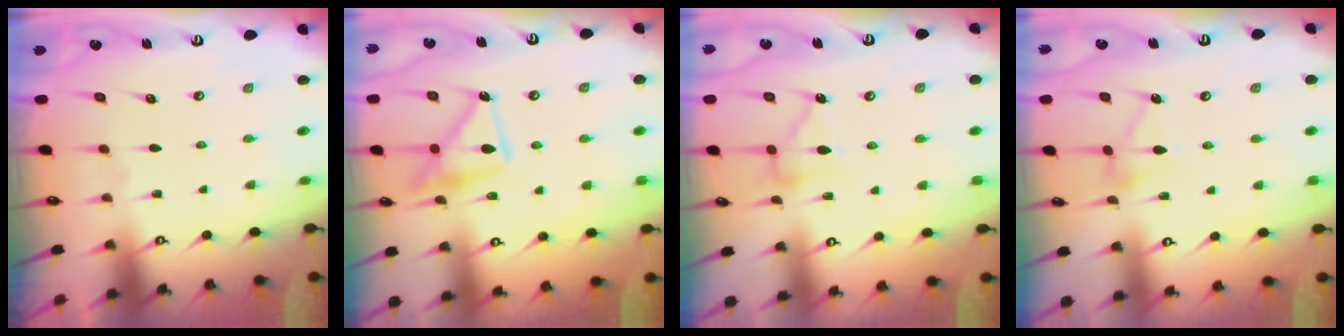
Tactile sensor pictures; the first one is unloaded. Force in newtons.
{"total": 14.9, "press": 14.8, "slide": 1.1}
{"total": 11.3, "press": 11.3, "slide": 0.6}
{"total": 5.9, "press": 5.9, "slide": 0.6}